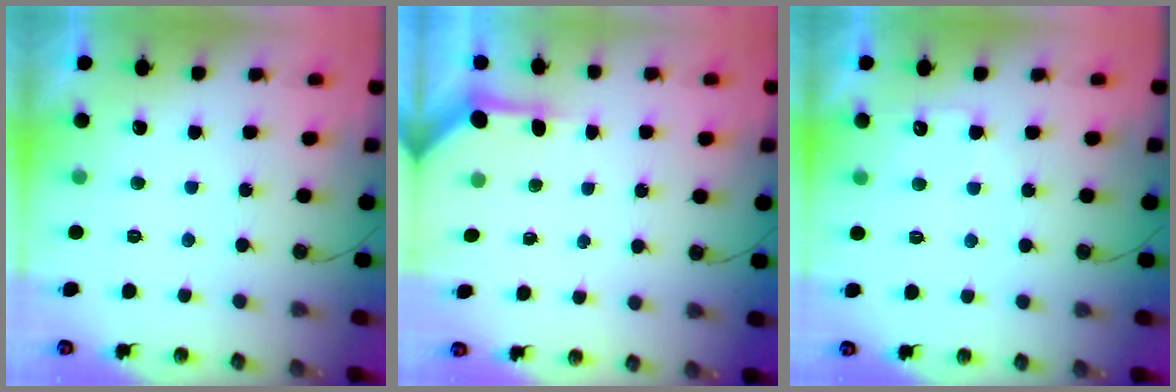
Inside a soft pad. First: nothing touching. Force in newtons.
{"total": 3.8, "press": 3.7, "slide": 0.3}
{"total": 6.0, "press": 5.9, "slide": 0.4}